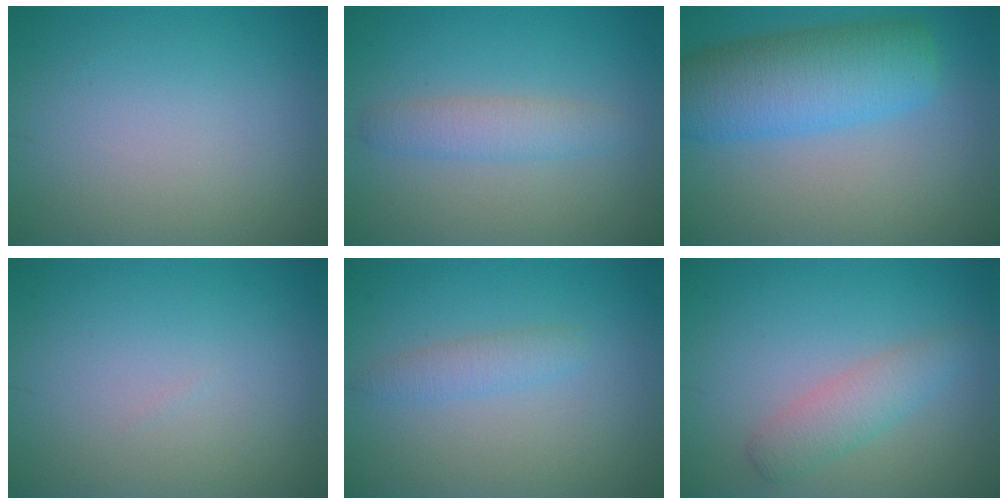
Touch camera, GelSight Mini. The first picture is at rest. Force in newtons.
{"total": 2.5, "press": 2.5, "slide": 0.2}
{"total": 8.2, "press": 8.2, "slide": 0.2}
{"total": 0.0}
{"total": 1.7, "press": 1.7, "slide": 0.1}
{"total": 2.8, "press": 2.8, "slide": 0.1}